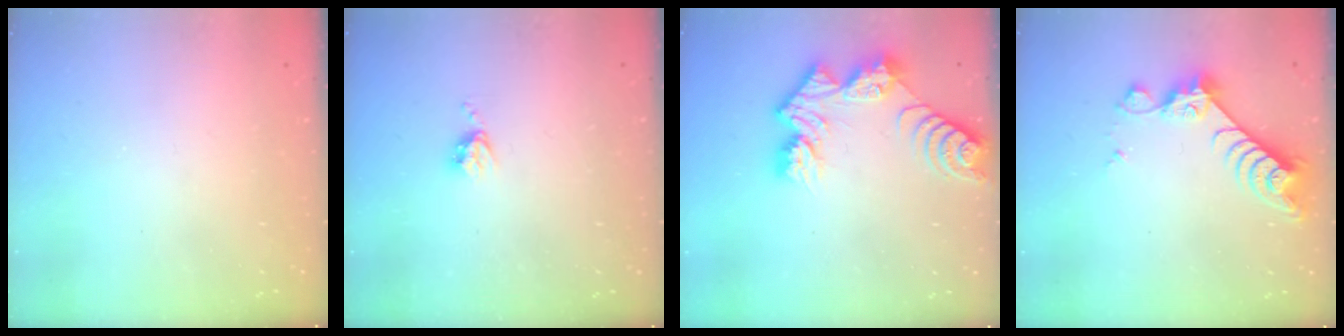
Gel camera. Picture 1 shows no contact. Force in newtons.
{"total": 3.8, "press": 3.7, "slide": 0.5}
{"total": 11.0, "press": 11.0, "slide": 0.8}
{"total": 8.1, "press": 8.1, "slide": 0.7}